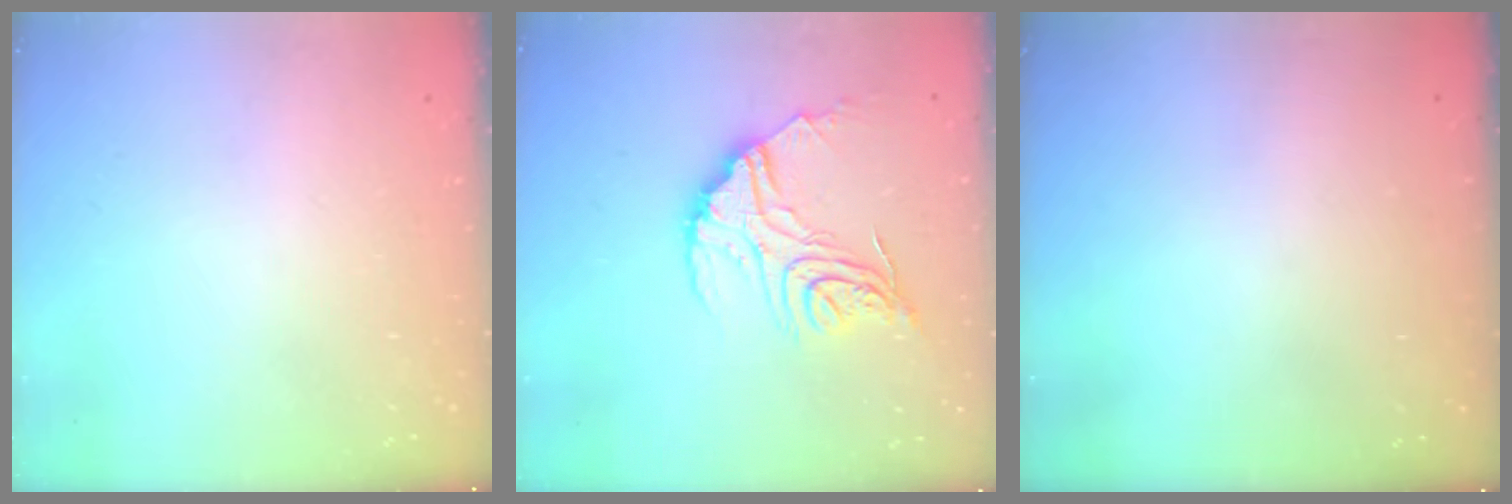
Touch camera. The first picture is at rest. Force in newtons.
{"total": 16.9, "press": 16.9, "slide": 1.3}
{"total": 3.0, "press": 3.0, "slide": 0.1}